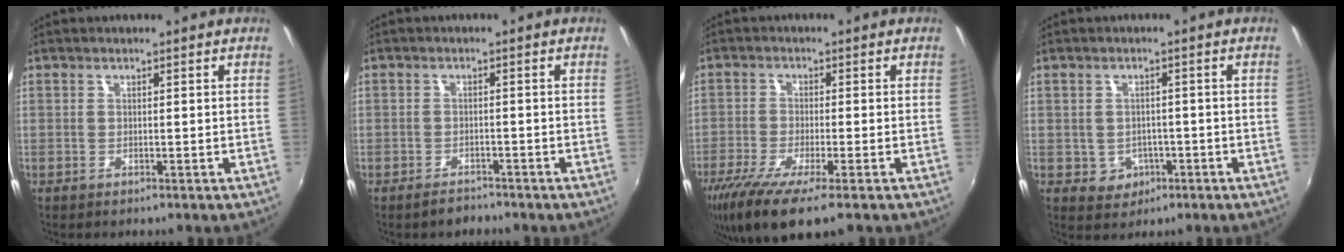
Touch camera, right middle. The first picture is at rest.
{"total": 2.4, "force": [-2.1, 1.1, 0.4], "torque": [-0.016, 0.002, -0.033]}
{"total": 11.0, "force": [-7.4, 1.6, 8.0], "torque": [-0.174, -0.045, -0.132]}
{"total": 4.3, "force": [-1.2, 4.0, 1.1], "torque": [-0.032, 0.005, -0.005]}